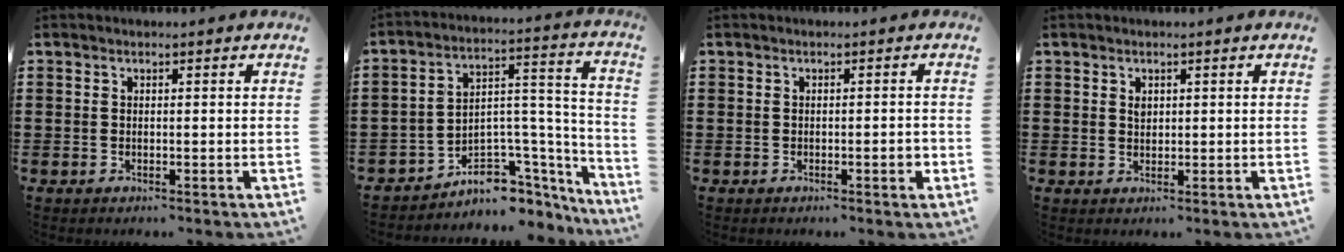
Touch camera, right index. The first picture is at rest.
{"total": 6.0, "force": [-4.1, 3.9, 2.0], "torque": [-0.041, -0.005, -0.071]}
{"total": 2.0, "force": [-0.6, 0.3, 1.9], "torque": [-0.030, -0.002, -0.010]}
{"total": 1.1, "force": [0.6, 0.7, 0.6], "torque": [-0.014, 0.003, 0.011]}